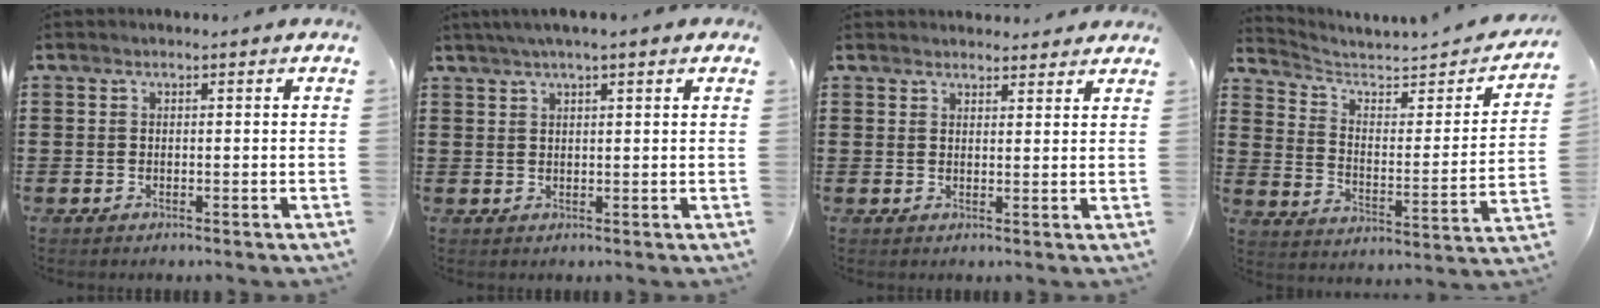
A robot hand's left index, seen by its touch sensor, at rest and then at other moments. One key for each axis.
{"total": 2.6, "fx": 1.8, "fy": 0.1, "fz": 1.8, "tx": -0.038, "ty": 0.005, "tz": 0.033}
{"total": 2.3, "fx": 2.3, "fy": 0.4, "fz": 0.0, "tx": -0.005, "ty": -0.003, "tz": 0.045}
{"total": 3.9, "fx": 3.3, "fy": 1.2, "fz": 1.7, "tx": -0.056, "ty": -0.027, "tz": 0.048}